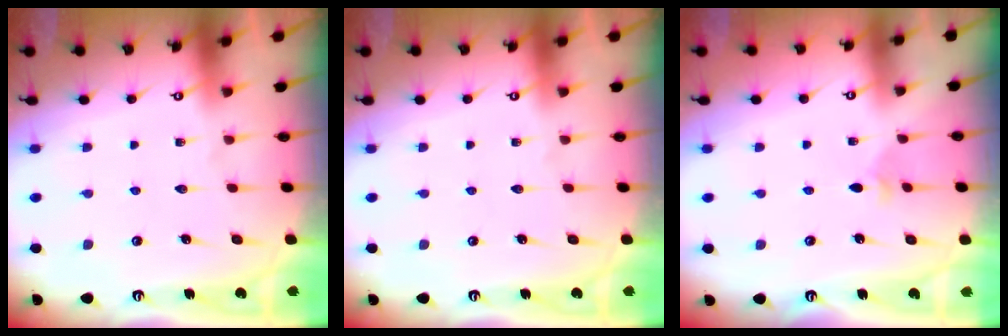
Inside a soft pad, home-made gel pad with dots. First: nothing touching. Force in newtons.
{"total": 0.0}
{"total": 2.5, "press": 2.5, "slide": 0.6}